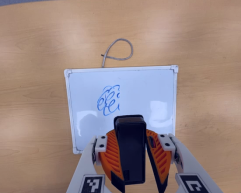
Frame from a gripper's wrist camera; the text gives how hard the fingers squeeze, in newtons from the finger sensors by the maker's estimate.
{"total": 10.9, "left": 10.4, "right": 11.4}